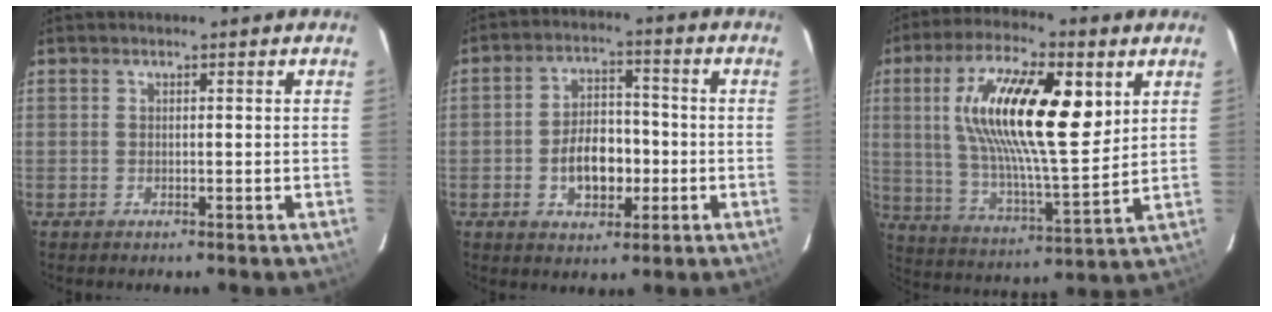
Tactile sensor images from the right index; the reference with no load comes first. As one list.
[{"total": 8.9, "force": [-2.4, 5.5, 6.5], "torque": [-0.122, 0.021, -0.032]}, {"total": 20.9, "force": [6.5, 6.5, 18.7], "torque": [-0.341, 0.011, 0.115]}]